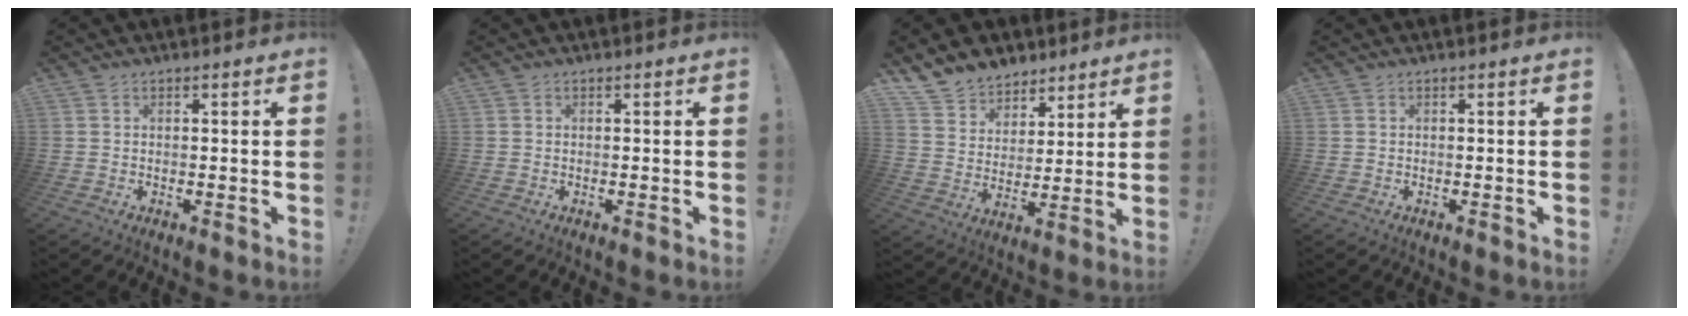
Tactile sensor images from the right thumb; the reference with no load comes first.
{"total": 0.0}
{"total": 10.2, "force": [7.9, 6.3, 1.1], "torque": [-0.030, -0.066, 0.157]}
{"total": 0.0}